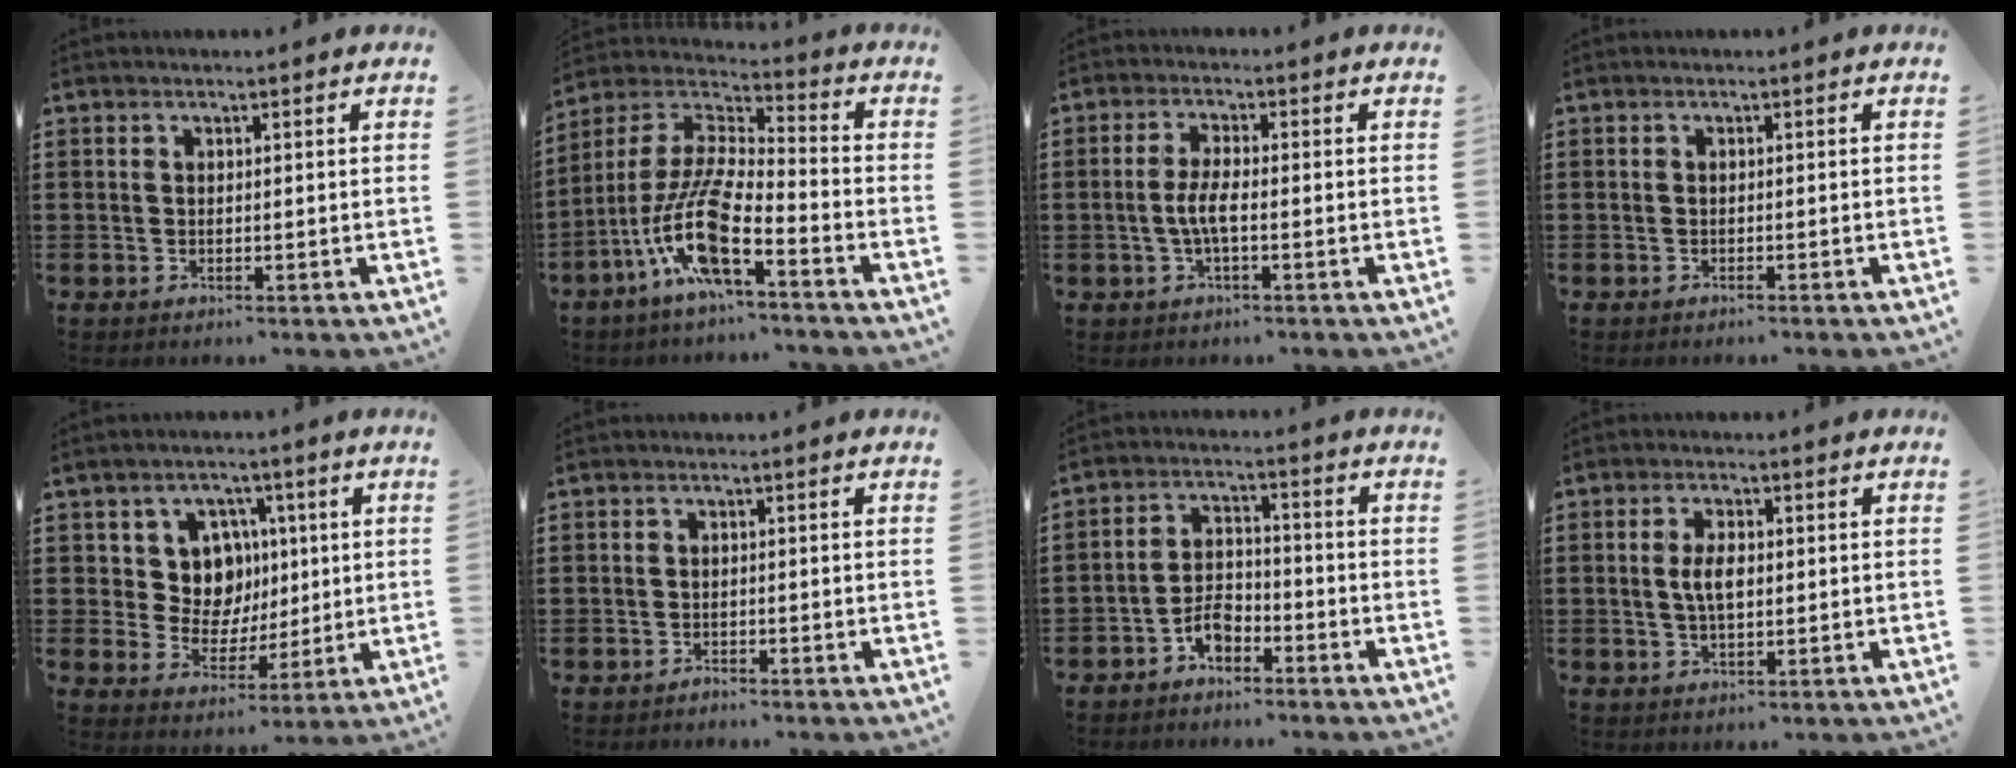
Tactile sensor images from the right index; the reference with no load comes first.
{"total": 12.2, "force": [-7.1, 2.2, 9.6], "torque": [-0.226, -0.019, -0.150]}
{"total": 3.9, "force": [-0.9, 0.9, 3.7], "torque": [-0.088, -0.004, -0.024]}
{"total": 0.6, "force": [-0.6, -0.1, 0.0], "torque": [-0.001, -0.003, -0.012]}
{"total": 8.3, "force": [2.0, 7.3, 3.4], "torque": [-0.085, 0.010, 0.039]}
{"total": 1.0, "force": [-1.0, 0.2, -0.2], "torque": [0.002, 0.004, -0.022]}
{"total": 4.4, "force": [-2.9, 2.4, 2.3], "torque": [-0.049, 0.007, -0.057]}
{"total": 3.8, "force": [0.2, 1.7, 3.4], "torque": [-0.075, 0.002, -0.001]}